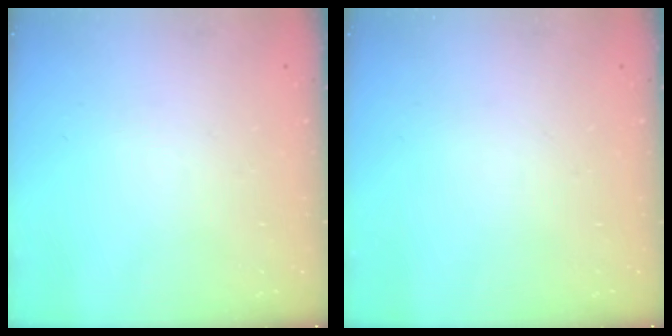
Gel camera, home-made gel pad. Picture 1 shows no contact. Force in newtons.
{"total": 0.0}